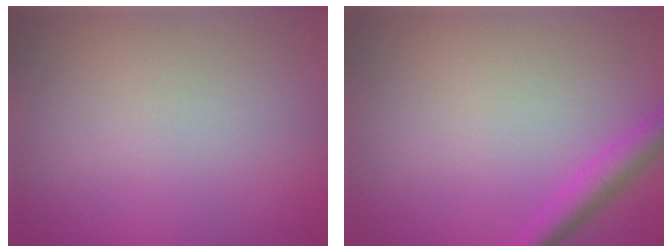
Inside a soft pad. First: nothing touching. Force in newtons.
{"total": 2.5, "press": 2.4, "slide": 0.1}